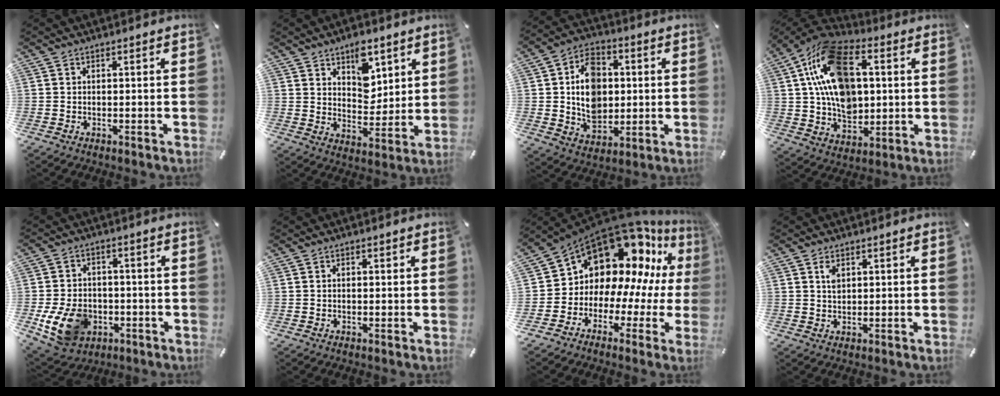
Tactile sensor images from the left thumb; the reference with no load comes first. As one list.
[{"total": 9.6, "force": [5.9, 6.2, 4.3], "torque": [-0.043, -0.036, 0.101]}, {"total": 13.3, "force": [0.9, 10.5, 8.2], "torque": [-0.149, 0.011, 0.017]}, {"total": 19.3, "force": [4.3, 13.7, 13.0], "torque": [-0.259, -0.003, 0.077]}, {"total": 12.2, "force": [-3.7, 9.3, 7.0], "torque": [-0.146, 0.012, -0.063]}, {"total": 0.7, "force": [0.1, 0.5, 0.6], "torque": [-0.012, 0.003, 0.000]}, {"total": 15.2, "force": [8.5, 10.8, 6.6], "torque": [-0.118, -0.104, 0.159]}, {"total": 2.6, "force": [1.2, 1.7, 1.6], "torque": [-0.029, -0.001, 0.019]}]